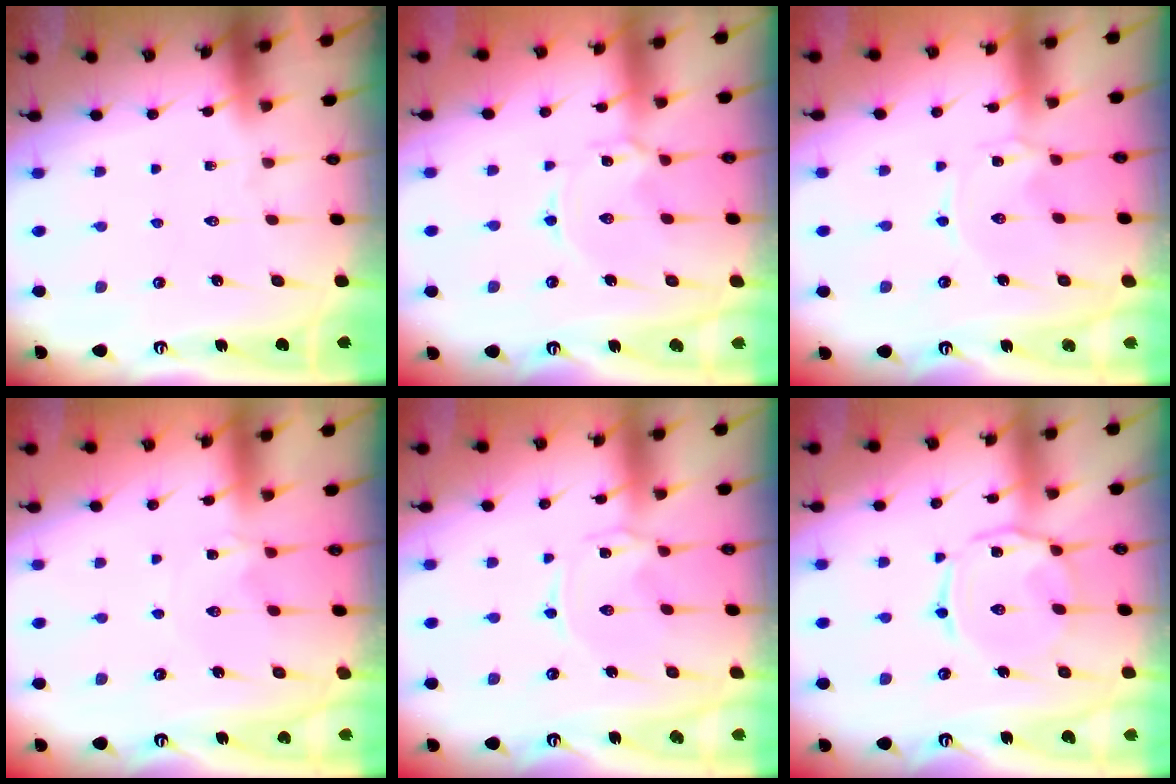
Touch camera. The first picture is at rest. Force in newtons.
{"total": 1.7, "press": 1.7, "slide": 0.3}
{"total": 0.0}
{"total": 0.0}
{"total": 0.6, "press": 0.6, "slide": 0.0}
{"total": 5.9, "press": 5.9, "slide": 0.4}